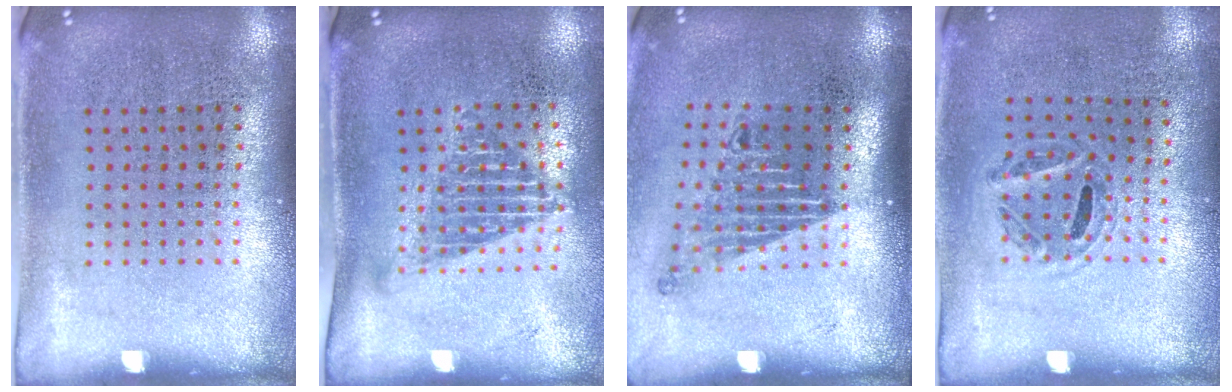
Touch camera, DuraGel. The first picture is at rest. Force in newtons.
{"total": 1.4, "press": 1.1, "slide": 0.8}
{"total": 1.7, "press": 1.2, "slide": 1.2}
{"total": 1.0, "press": 0.7, "slide": 0.8}